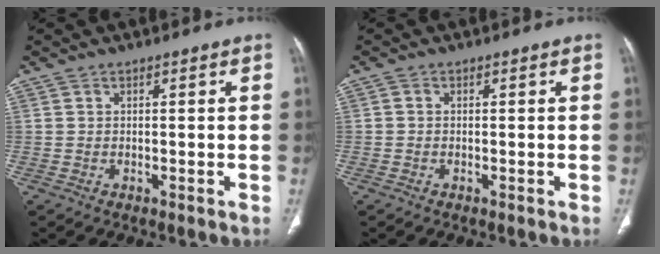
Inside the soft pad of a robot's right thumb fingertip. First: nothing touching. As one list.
[{"total": 0.5, "force": [-0.1, 0.4, 0.3], "torque": [-0.004, 0.001, -0.007]}]